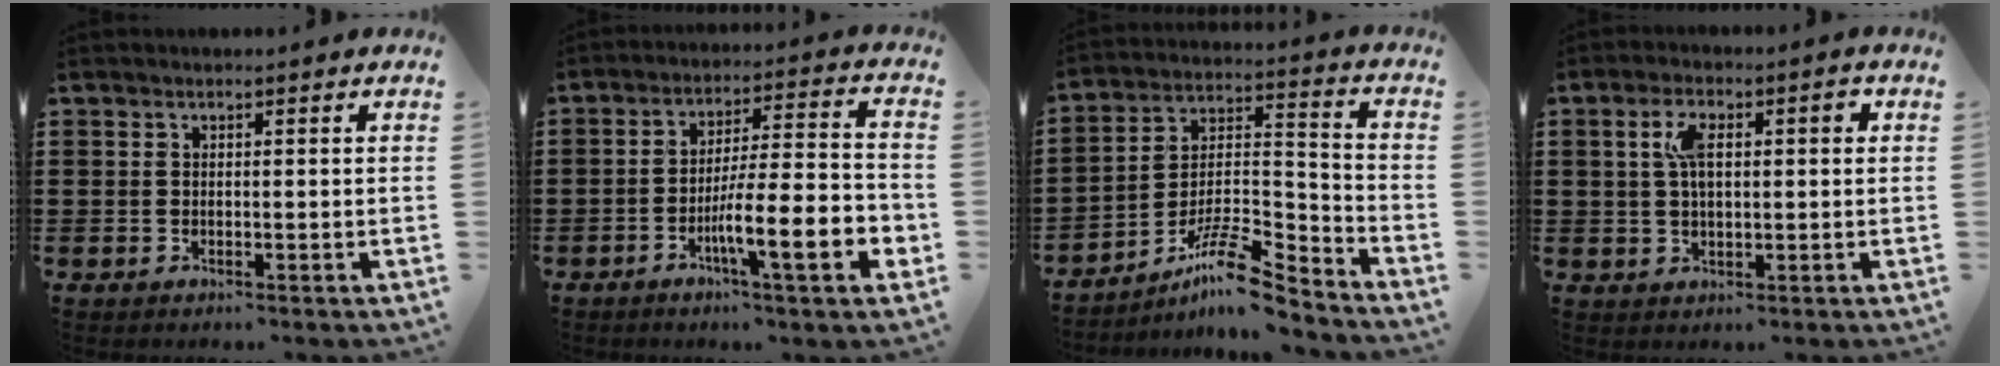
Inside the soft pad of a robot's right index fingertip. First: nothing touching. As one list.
[{"total": 11.3, "force": [-4.7, 1.7, 10.2], "torque": [-0.172, -0.009, -0.087]}, {"total": 11.2, "force": [-9.0, 2.0, 6.4], "torque": [-0.109, 0.020, -0.172]}, {"total": 5.5, "force": [1.1, 2.3, 4.9], "torque": [-0.092, 0.011, 0.013]}]